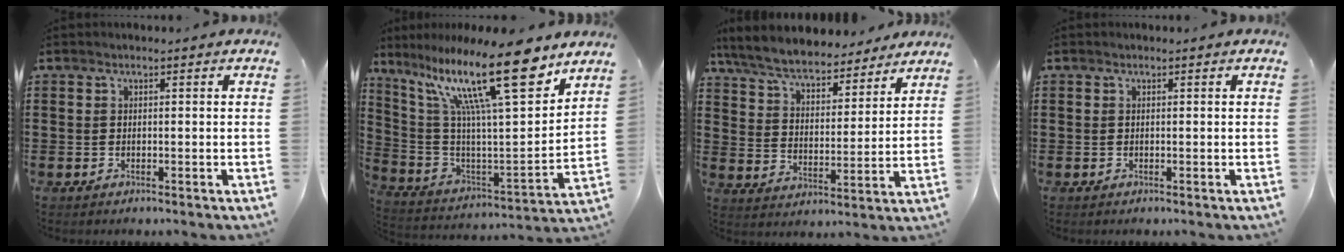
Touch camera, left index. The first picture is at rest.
{"total": 19.6, "force": [12.1, 3.9, 14.9], "torque": [-0.292, -0.063, 0.192]}
{"total": 7.5, "force": [6.9, 1.3, 2.7], "torque": [-0.083, -0.036, 0.122]}
{"total": 0.0}